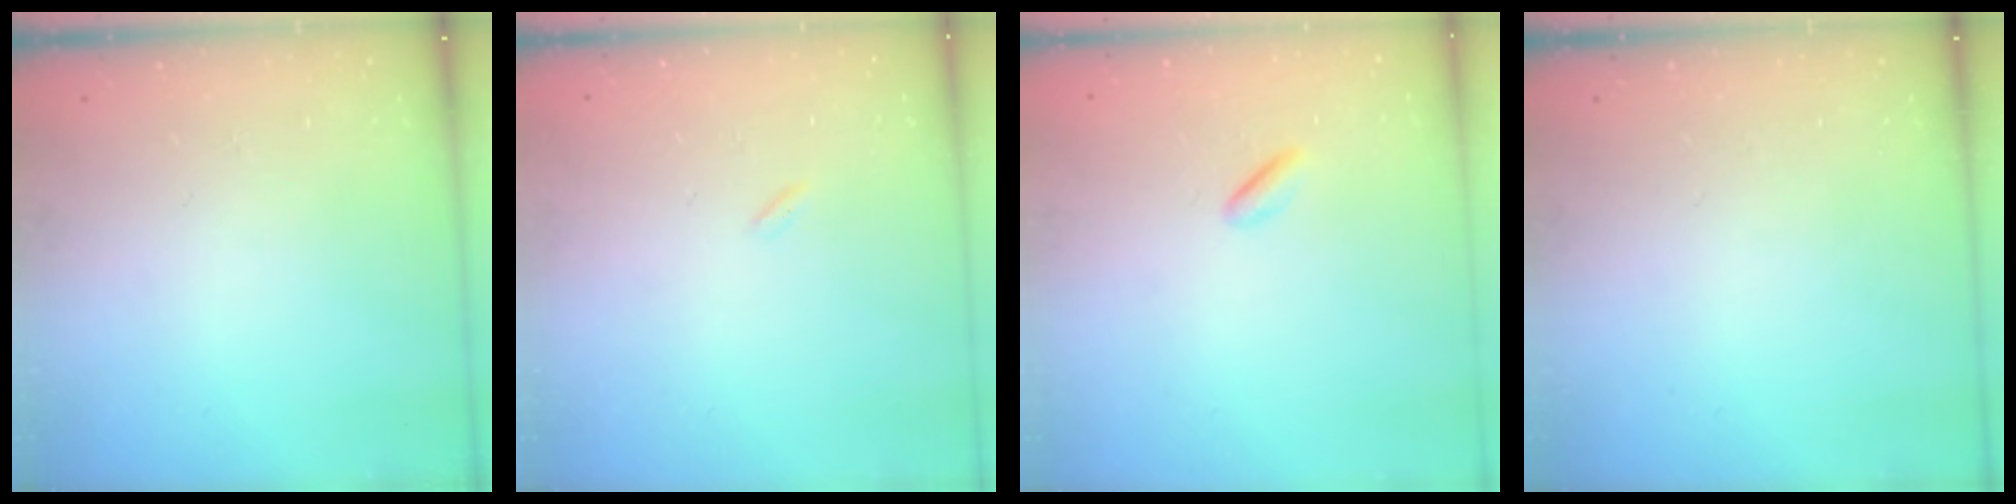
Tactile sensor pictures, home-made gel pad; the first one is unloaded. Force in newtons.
{"total": 0.0}
{"total": 1.1, "press": 0.8, "slide": 0.7}
{"total": 0.0}